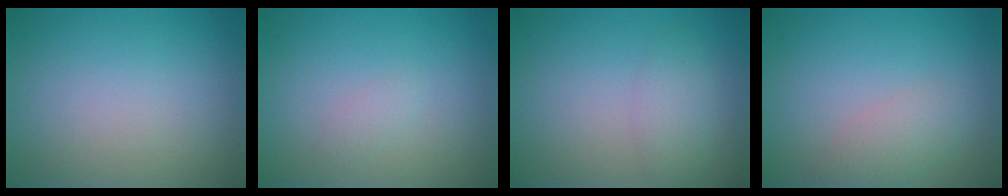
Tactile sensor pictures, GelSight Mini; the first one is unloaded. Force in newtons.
{"total": 0.8, "press": 0.8, "slide": 0.0}
{"total": 2.1, "press": 2.1, "slide": 0.1}
{"total": 2.4, "press": 2.4, "slide": 0.2}